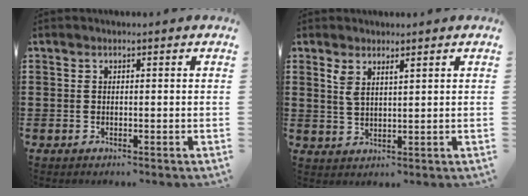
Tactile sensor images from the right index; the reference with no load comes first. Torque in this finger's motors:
{"motor_torque": [0.29, 0.02, 0.07, 0.02]}